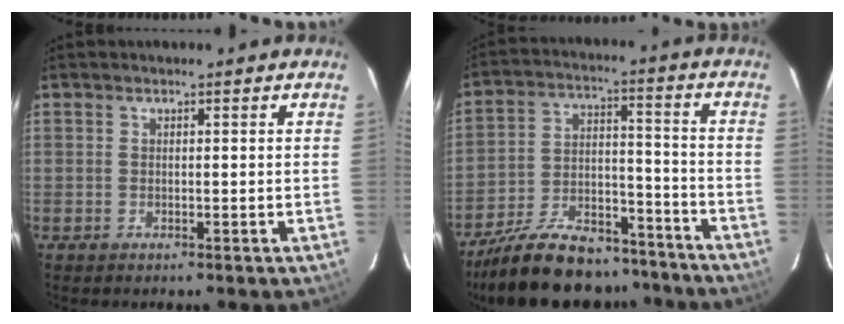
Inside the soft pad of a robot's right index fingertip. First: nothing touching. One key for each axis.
{"total": 22.8, "fx": -18.7, "fy": 8.6, "fz": 10.0, "tx": -0.193, "ty": 0.013, "tz": -0.270}